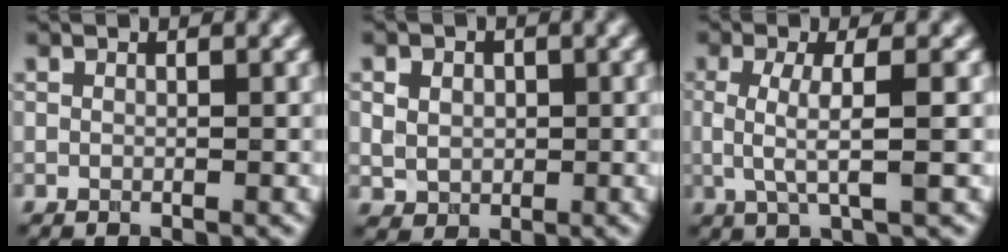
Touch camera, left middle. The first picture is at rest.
{"total": 4.0, "force": [1.2, 3.2, 2.0], "torque": [-0.037, 0.010, 0.012]}
{"total": 3.8, "force": [-0.1, 0.9, 3.7], "torque": [-0.072, -0.004, -0.002]}